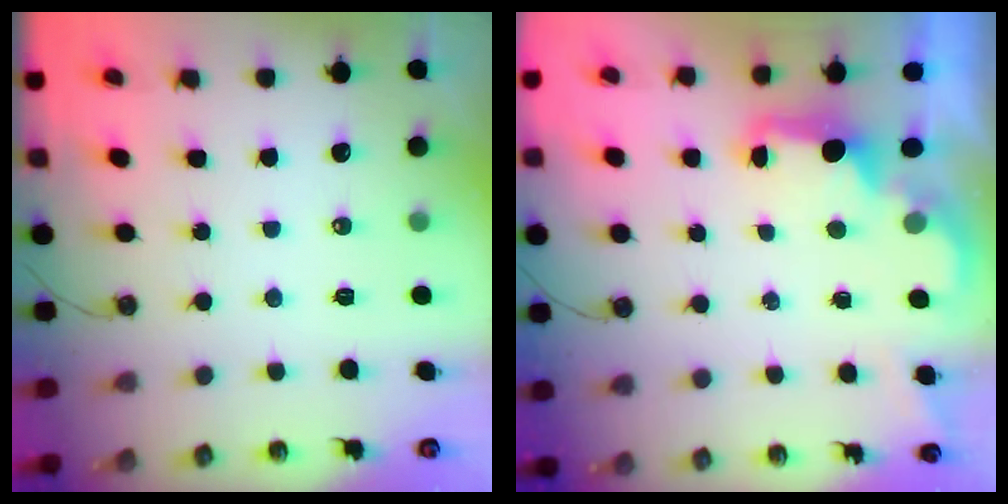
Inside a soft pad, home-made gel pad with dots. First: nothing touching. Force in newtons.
{"total": 2.3, "press": 2.2, "slide": 0.7}